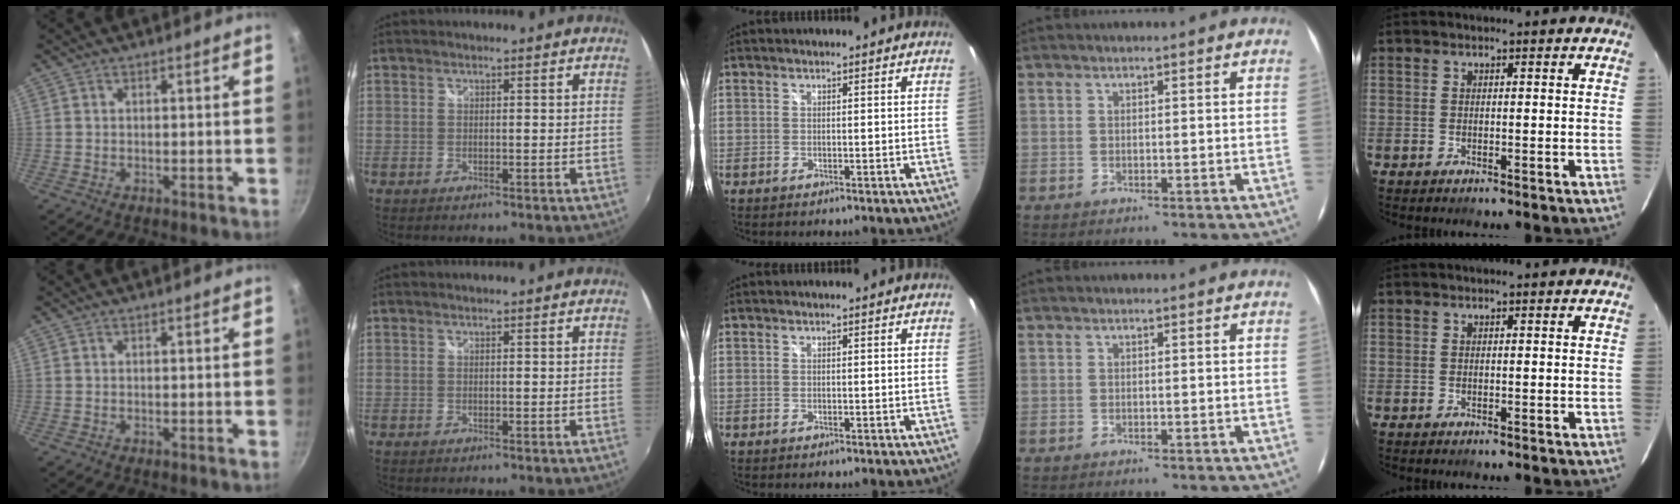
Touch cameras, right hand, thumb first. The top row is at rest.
{}